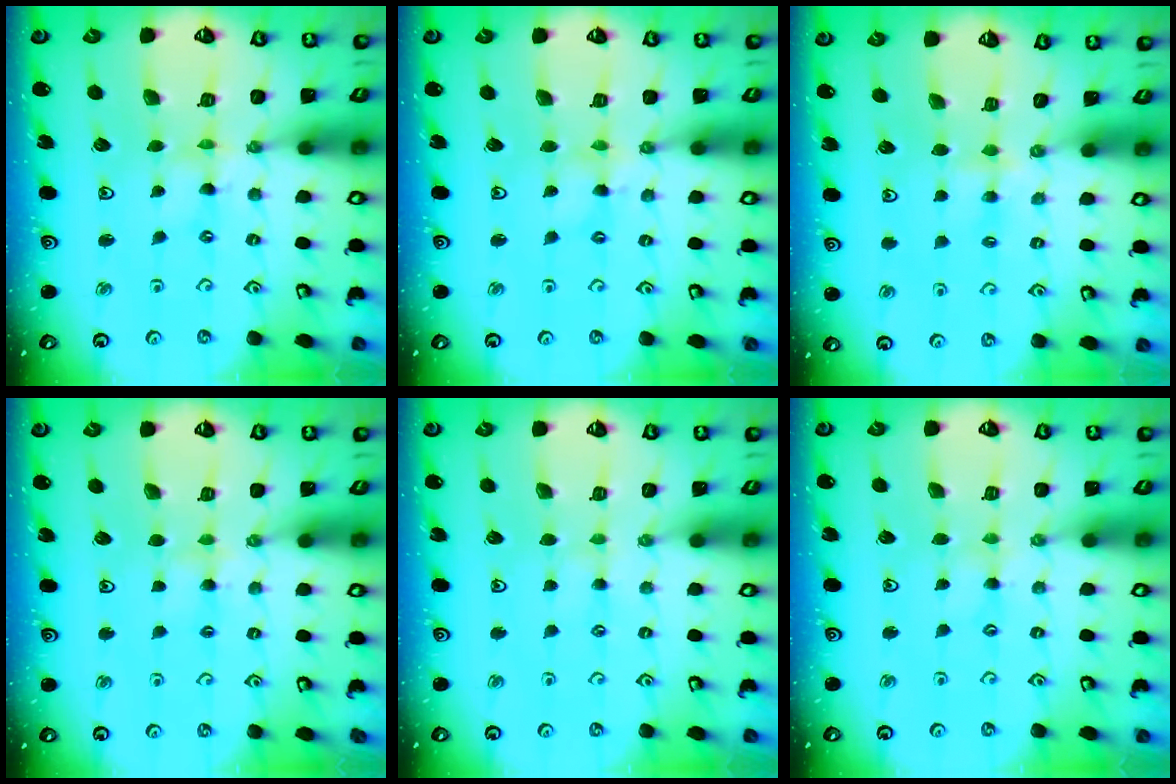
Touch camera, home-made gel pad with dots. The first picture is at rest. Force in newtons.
{"total": 1.6, "press": 1.6, "slide": 0.2}
{"total": 3.0, "press": 3.0, "slide": 0.4}
{"total": 4.3, "press": 4.3, "slide": 0.5}
{"total": 1.5, "press": 1.5, "slide": 0.3}
{"total": 1.7, "press": 1.7, "slide": 0.2}